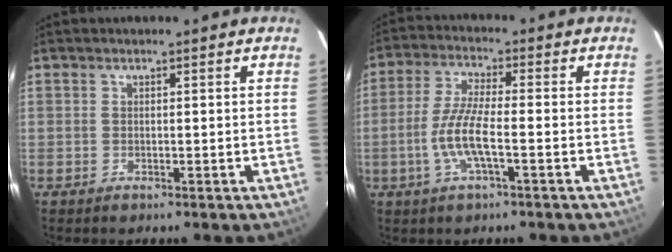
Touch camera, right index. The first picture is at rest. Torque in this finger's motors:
{"motor_torque": [0.82, -0.72, 0.60, 0.15]}